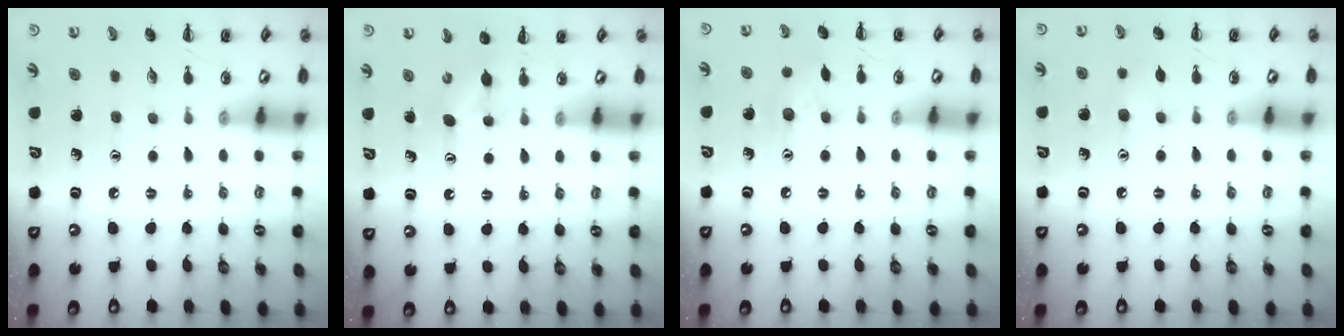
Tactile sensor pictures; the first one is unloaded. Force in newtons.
{"total": 3.3, "press": 3.2, "slide": 0.7}
{"total": 6.1, "press": 6.1, "slide": 0.9}
{"total": 4.4, "press": 4.3, "slide": 1.0}